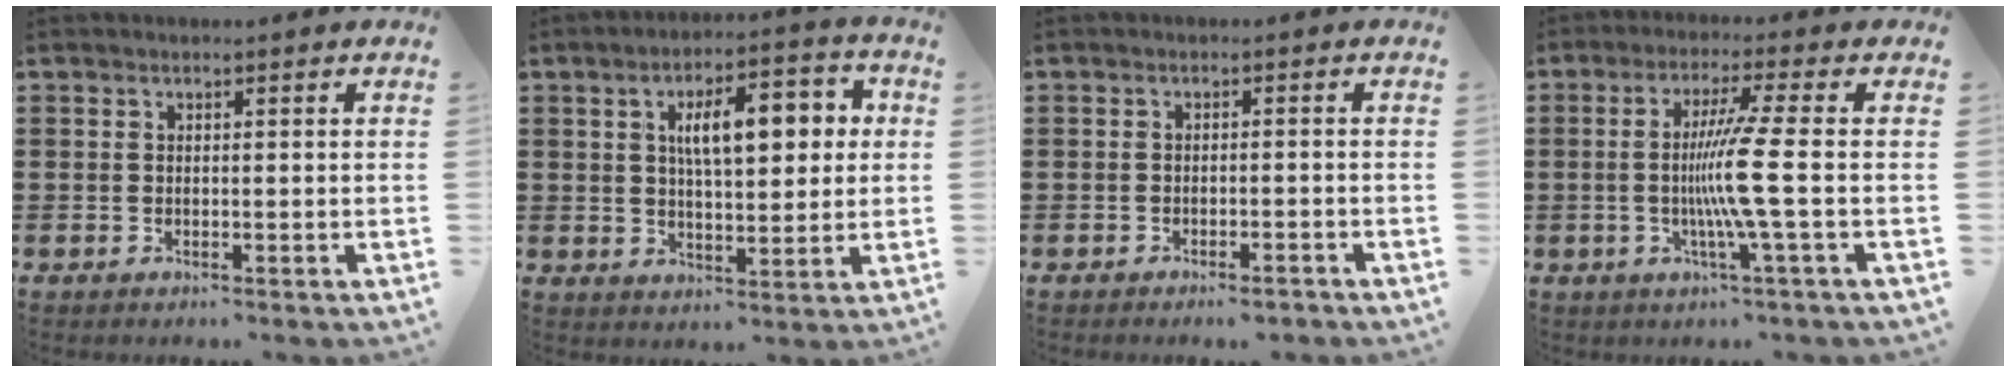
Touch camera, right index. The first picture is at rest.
{"total": 9.4, "force": [2.3, 3.7, 8.3], "torque": [-0.140, 0.005, 0.030]}
{"total": 1.5, "force": [-1.4, 0.1, 0.6], "torque": [-0.015, 0.000, -0.027]}
{"total": 8.6, "force": [-1.1, -1.1, 8.5], "torque": [-0.169, -0.020, -0.032]}